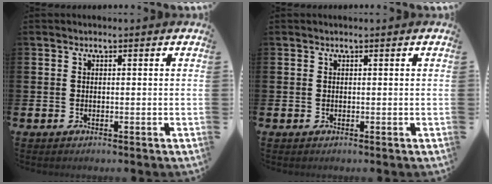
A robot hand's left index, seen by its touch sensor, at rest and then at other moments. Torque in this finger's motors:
{"motor_torque": [0.92, -1.22, 0.31, 0.00]}